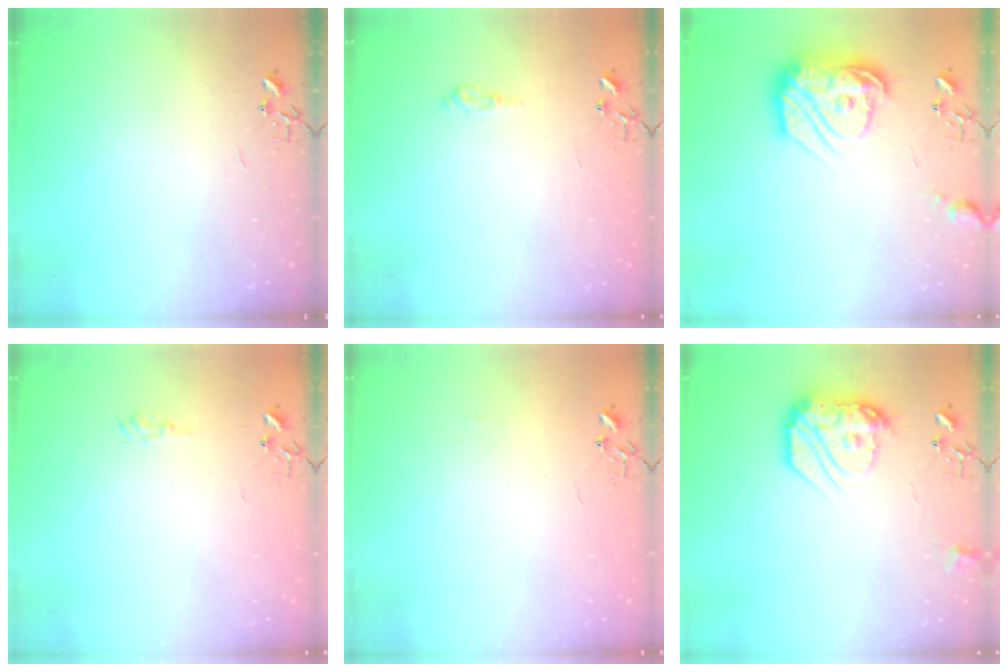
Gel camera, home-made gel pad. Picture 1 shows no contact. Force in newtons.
{"total": 6.7, "press": 6.7, "slide": 0.8}
{"total": 22.3, "press": 22.2, "slide": 1.9}
{"total": 7.0, "press": 6.9, "slide": 0.6}
{"total": 3.8, "press": 3.7, "slide": 0.6}
{"total": 18.7, "press": 18.6, "slide": 1.6}